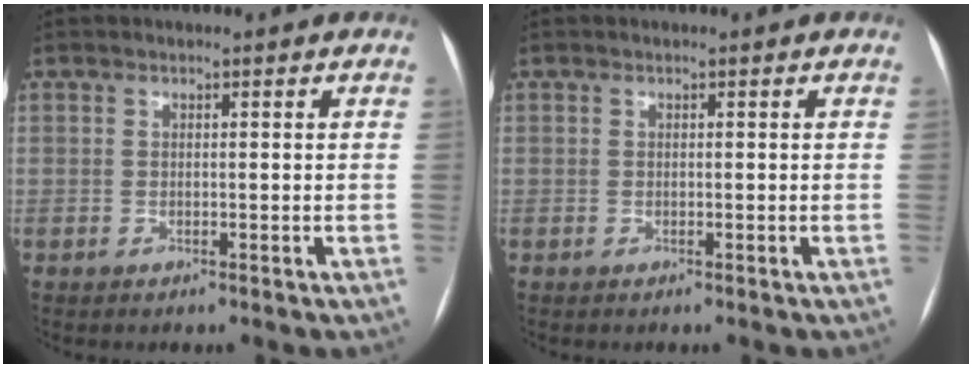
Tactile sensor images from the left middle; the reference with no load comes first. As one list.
[{"total": 0.0}]